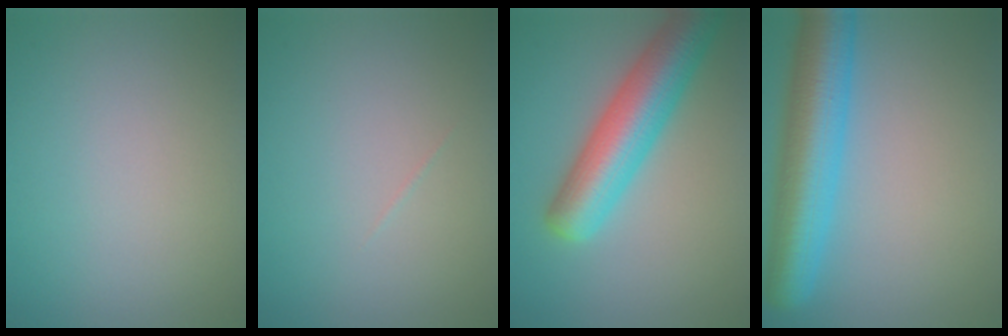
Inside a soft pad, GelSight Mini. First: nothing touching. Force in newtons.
{"total": 0.0}
{"total": 7.5, "press": 7.5, "slide": 0.4}
{"total": 8.2, "press": 8.2, "slide": 0.3}